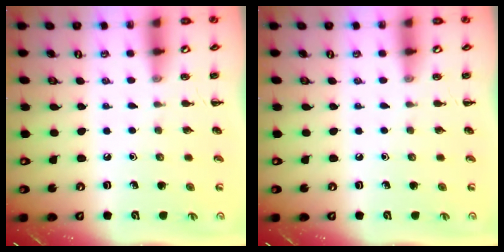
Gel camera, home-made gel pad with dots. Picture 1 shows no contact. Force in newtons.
{"total": 0.0}